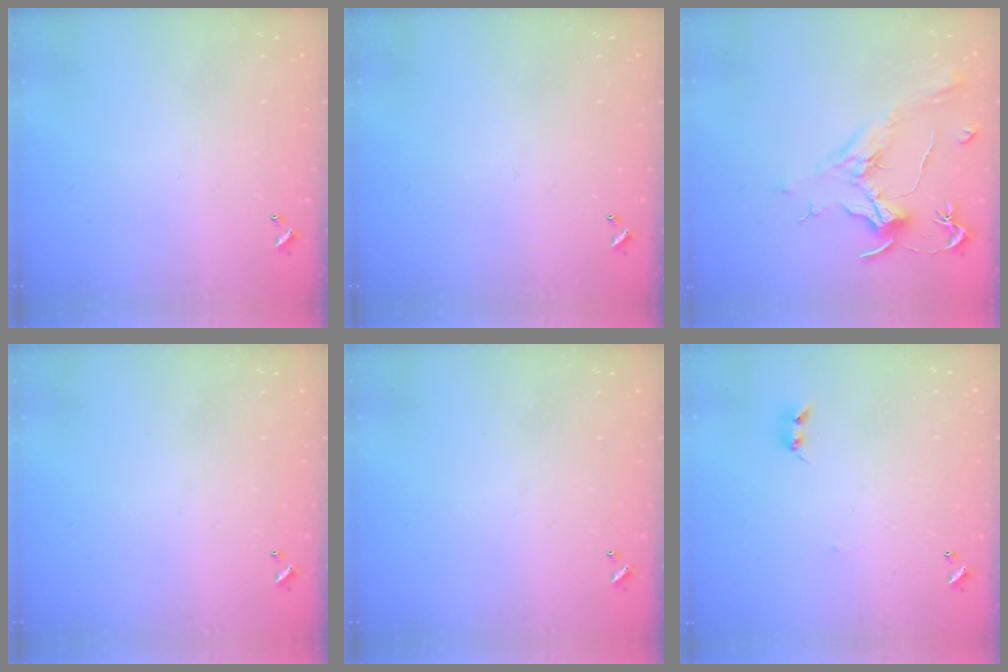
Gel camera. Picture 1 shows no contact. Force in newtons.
{"total": 0.0}
{"total": 2.1, "press": 2.0, "slide": 0.8}
{"total": 0.0}
{"total": 0.0}
{"total": 2.5, "press": 2.5, "slide": 0.4}